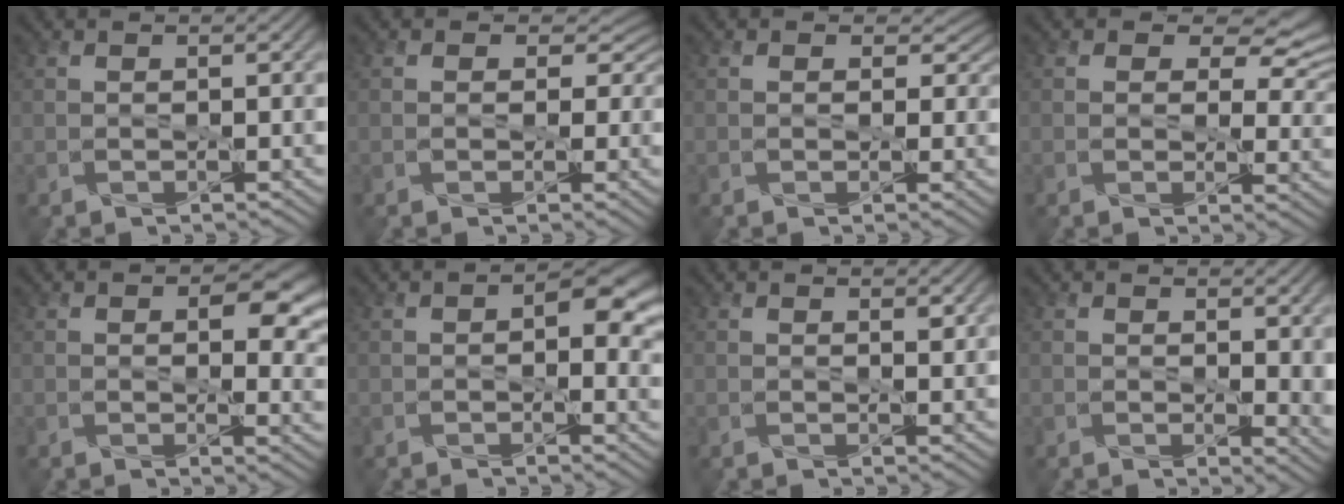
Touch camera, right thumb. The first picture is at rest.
{"total": 3.1, "force": [0.6, 2.7, 1.4], "torque": [-0.021, -0.005, -0.004]}
{"total": 2.3, "force": [0.7, 2.0, 0.9], "torque": [-0.018, -0.007, 0.000]}
{"total": 6.7, "force": [3.0, 4.4, 4.1], "torque": [-0.055, -0.008, 0.038]}
{"total": 7.0, "force": [2.0, 4.1, 5.3], "torque": [-0.068, -0.015, 0.027]}
{"total": 6.0, "force": [0.9, 3.7, 4.7], "torque": [-0.052, -0.010, 0.011]}
{"total": 1.0, "force": [0.7, 0.3, 0.7], "torque": [-0.011, -0.006, 0.014]}
{"total": 3.4, "force": [0.8, 1.7, 2.8], "torque": [-0.035, -0.011, 0.014]}